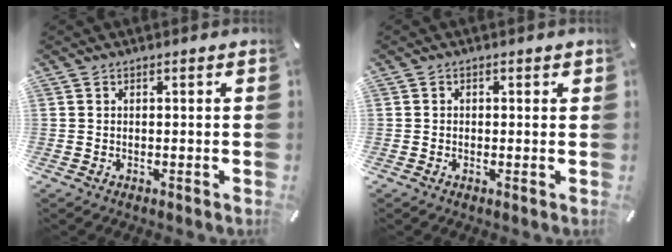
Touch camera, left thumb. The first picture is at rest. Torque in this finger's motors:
{"motor_torque": [-0.12, -0.29, 0.05, 0.12, -0.01]}